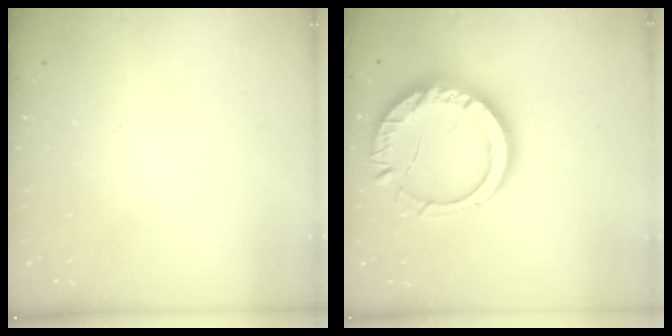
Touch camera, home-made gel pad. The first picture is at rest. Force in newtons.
{"total": 16.9, "press": 16.8, "slide": 1.5}